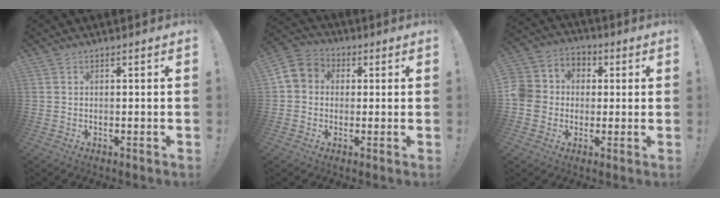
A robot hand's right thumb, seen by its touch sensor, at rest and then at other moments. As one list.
[{"total": 6.6, "force": [-0.6, 6.0, 2.6], "torque": [-0.041, 0.017, -0.007]}, {"total": 9.4, "force": [-1.3, 8.7, 3.2], "torque": [-0.065, 0.017, -0.019]}]